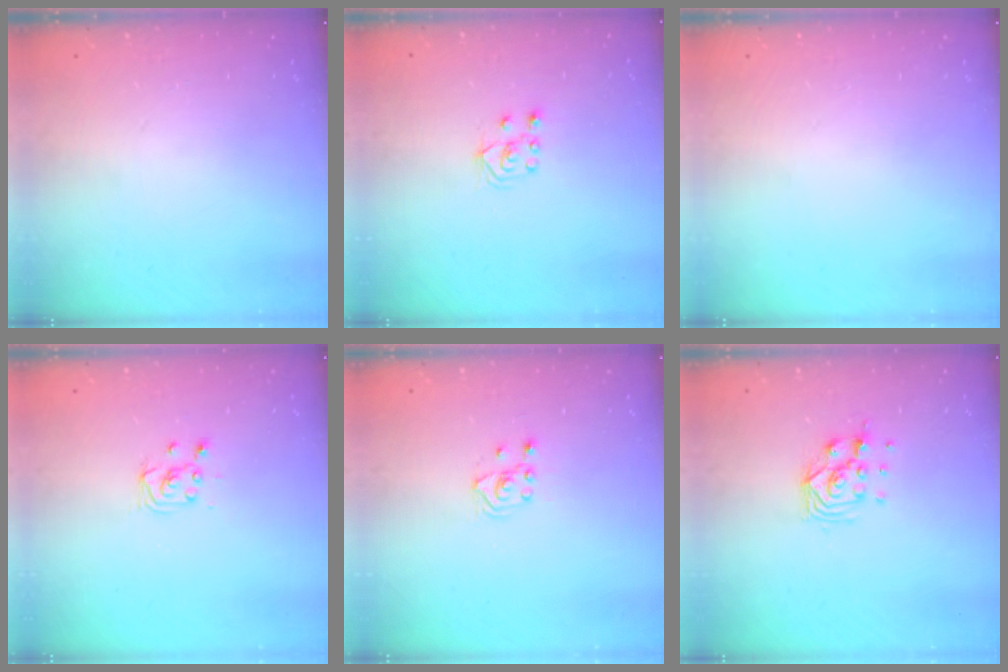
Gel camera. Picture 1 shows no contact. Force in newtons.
{"total": 4.3, "press": 4.3, "slide": 0.6}
{"total": 0.0}
{"total": 3.8, "press": 3.8, "slide": 0.3}
{"total": 2.1, "press": 2.0, "slide": 0.8}
{"total": 7.8, "press": 7.8, "slide": 0.6}